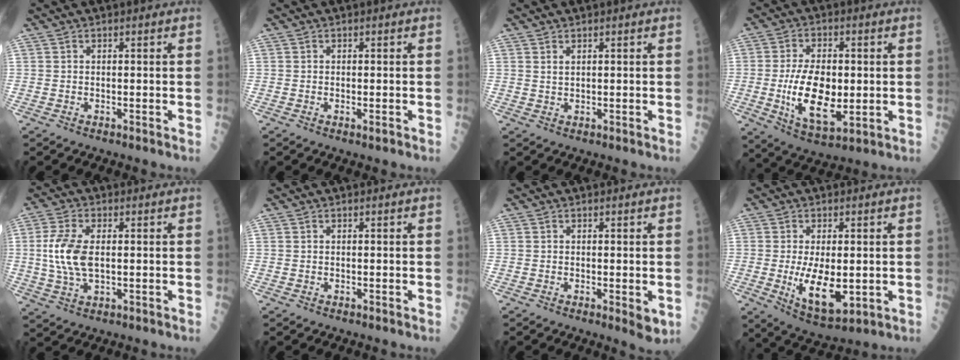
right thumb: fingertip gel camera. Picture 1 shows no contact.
{"total": 1.0, "force": [-0.3, 0.3, 0.9], "torque": [-0.014, -0.002, -0.004]}
{"total": 0.9, "force": [0.6, 0.4, 0.6], "torque": [-0.007, -0.004, 0.013]}
{"total": 14.1, "force": [-1.2, 7.0, 12.2], "torque": [-0.207, -0.011, -0.013]}
{"total": 9.0, "force": [0.5, 4.5, 7.8], "torque": [-0.174, -0.001, 0.010]}
{"total": 0.0}
{"total": 3.0, "force": [-0.5, 0.9, 2.8], "torque": [-0.034, -0.008, -0.009]}
{"total": 11.2, "force": [-1.2, 5.3, 9.8], "torque": [-0.157, -0.022, -0.006]}